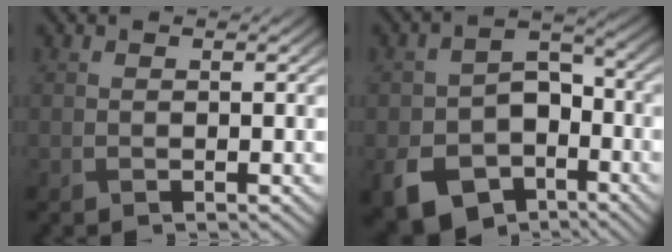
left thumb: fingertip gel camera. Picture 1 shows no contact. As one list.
[{"total": 11.7, "force": [-5.5, 7.7, 6.8], "torque": [-0.136, -0.038, -0.095]}]